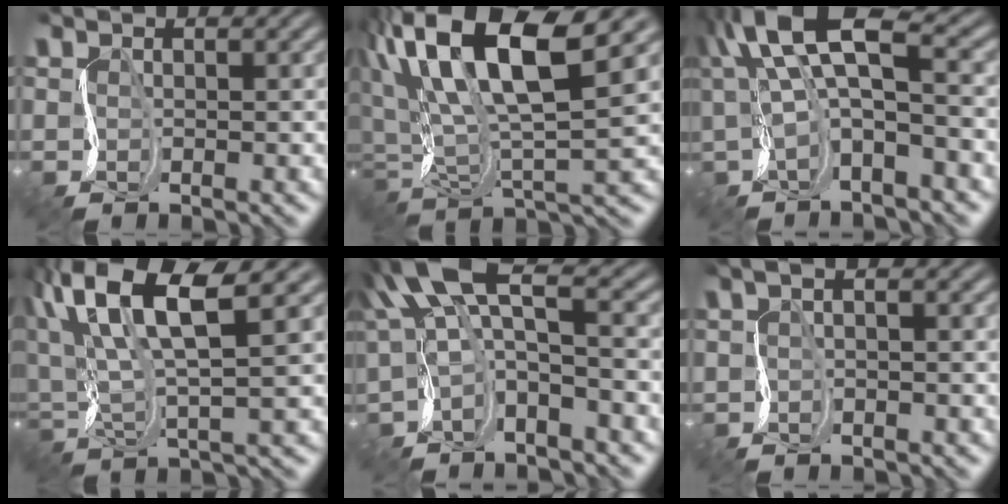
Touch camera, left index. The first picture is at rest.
{"total": 12.4, "force": [5.2, 4.1, 10.4], "torque": [-0.213, 0.020, 0.096]}
{"total": 8.1, "force": [1.9, 2.5, 7.4], "torque": [-0.146, 0.021, 0.027]}
{"total": 10.5, "force": [5.1, 2.6, 8.8], "torque": [-0.200, 0.023, 0.098]}
{"total": 6.5, "force": [1.3, 2.2, 5.9], "torque": [-0.113, 0.019, 0.011]}
{"total": 1.8, "force": [0.5, 0.6, 1.6], "torque": [-0.029, 0.011, -0.001]}